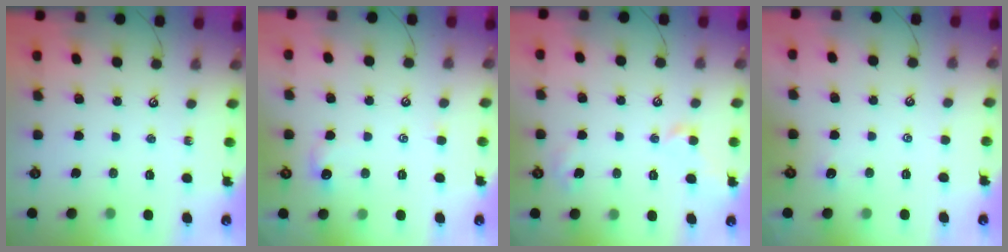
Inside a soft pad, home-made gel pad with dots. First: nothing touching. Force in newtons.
{"total": 1.6, "press": 1.5, "slide": 0.4}
{"total": 2.9, "press": 2.8, "slide": 0.6}
{"total": 2.1, "press": 2.1, "slide": 0.3}